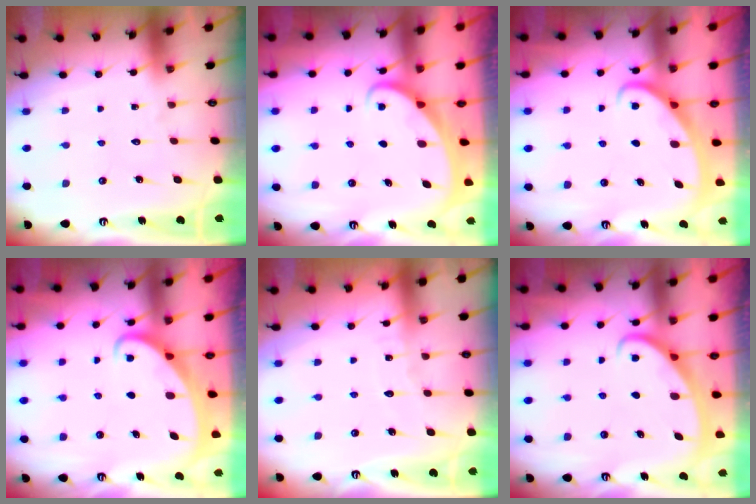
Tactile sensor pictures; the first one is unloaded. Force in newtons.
{"total": 1.9, "press": 1.9, "slide": 0.2}
{"total": 3.0, "press": 2.9, "slide": 0.3}
{"total": 2.2, "press": 2.2, "slide": 0.3}
{"total": 3.1, "press": 3.1, "slide": 0.3}
{"total": 3.0, "press": 3.0, "slide": 0.4}